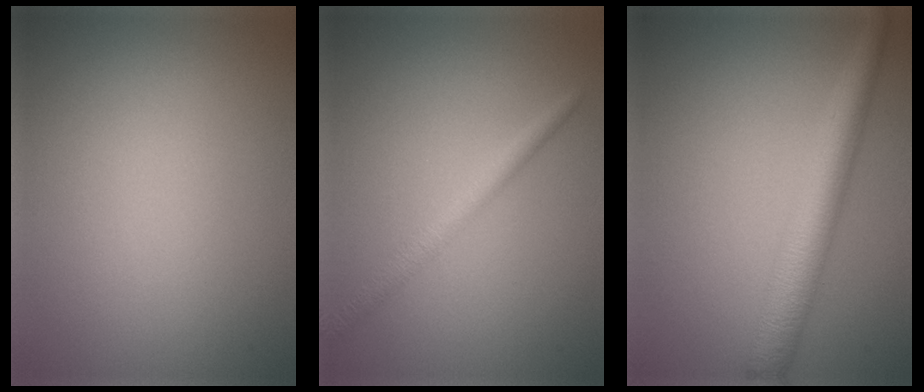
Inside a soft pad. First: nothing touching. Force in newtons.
{"total": 2.2, "press": 2.2, "slide": 0.0}
{"total": 5.0, "press": 5.0, "slide": 0.1}